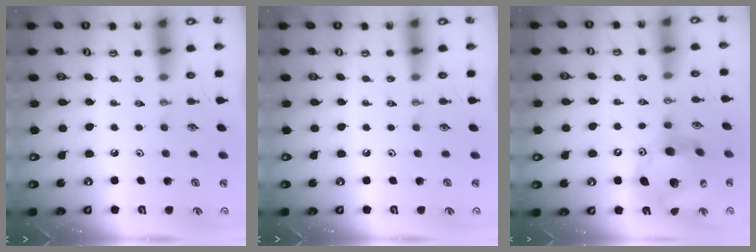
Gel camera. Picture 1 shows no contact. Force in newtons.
{"total": 0.0}
{"total": 17.9, "press": 17.8, "slide": 1.8}